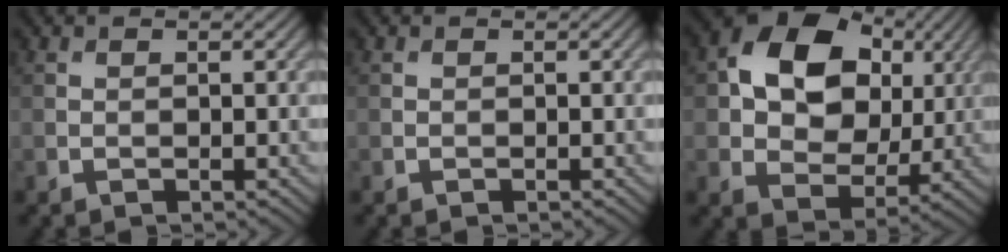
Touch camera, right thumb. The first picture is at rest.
{"total": 0.0}
{"total": 13.9, "force": [3.6, 10.2, 8.8], "torque": [-0.166, 0.009, 0.057]}